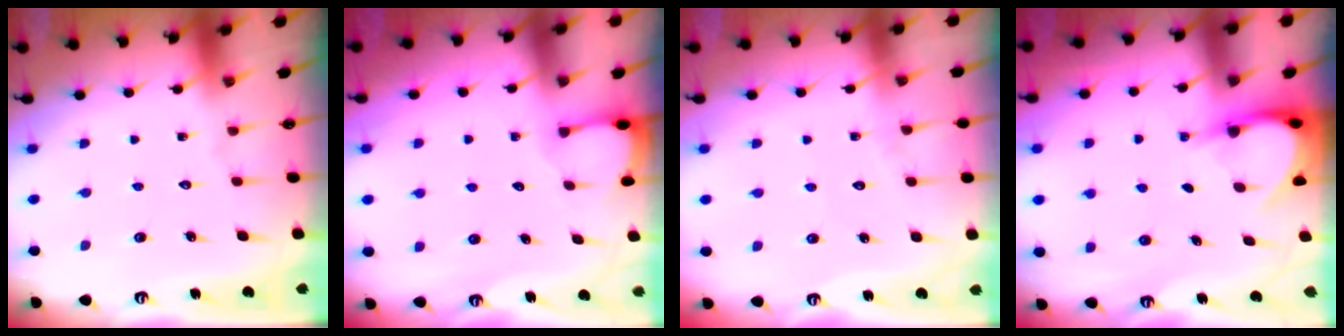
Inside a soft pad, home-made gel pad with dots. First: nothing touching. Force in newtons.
{"total": 0.9, "press": 0.8, "slide": 0.2}
{"total": 4.3, "press": 4.3, "slide": 0.4}
{"total": 3.7, "press": 3.7, "slide": 0.3}